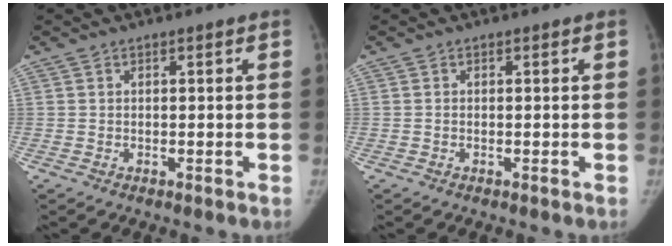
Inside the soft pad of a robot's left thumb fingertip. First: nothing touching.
{"total": 0.0}